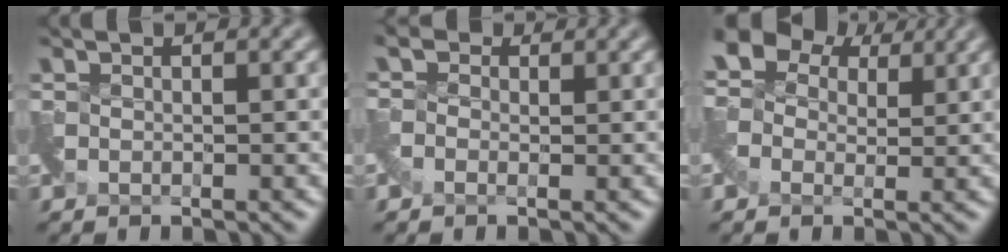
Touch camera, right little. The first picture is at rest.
{"total": 0.6, "force": [-0.3, 0.5, -0.2], "torque": [-0.005, 0.003, -0.015]}
{"total": 6.2, "force": [1.8, 4.7, 3.6], "torque": [-0.083, 0.034, 0.020]}